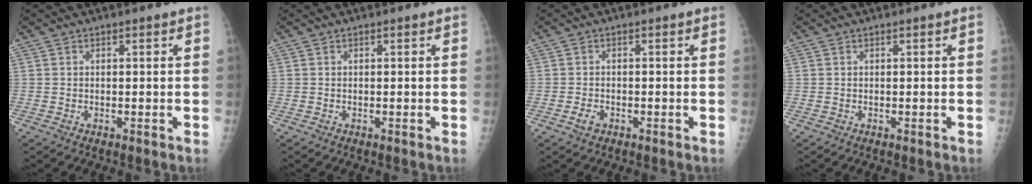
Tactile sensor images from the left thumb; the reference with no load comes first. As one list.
[{"total": 0.0}, {"total": 2.0, "force": [-1.0, 1.3, 1.1], "torque": [-0.022, 0.002, -0.019]}, {"total": 0.0}]